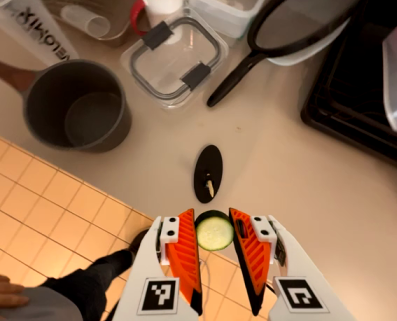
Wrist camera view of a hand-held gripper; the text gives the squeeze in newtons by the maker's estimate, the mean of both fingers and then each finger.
{"total": 7.5, "left": 7.2, "right": 7.8}